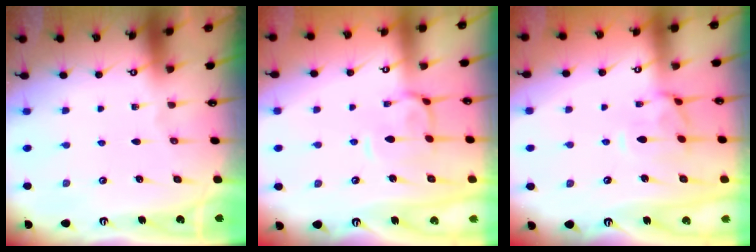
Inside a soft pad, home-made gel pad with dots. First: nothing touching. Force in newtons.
{"total": 1.6, "press": 1.4, "slide": 0.9}
{"total": 1.3, "press": 0.8, "slide": 1.1}